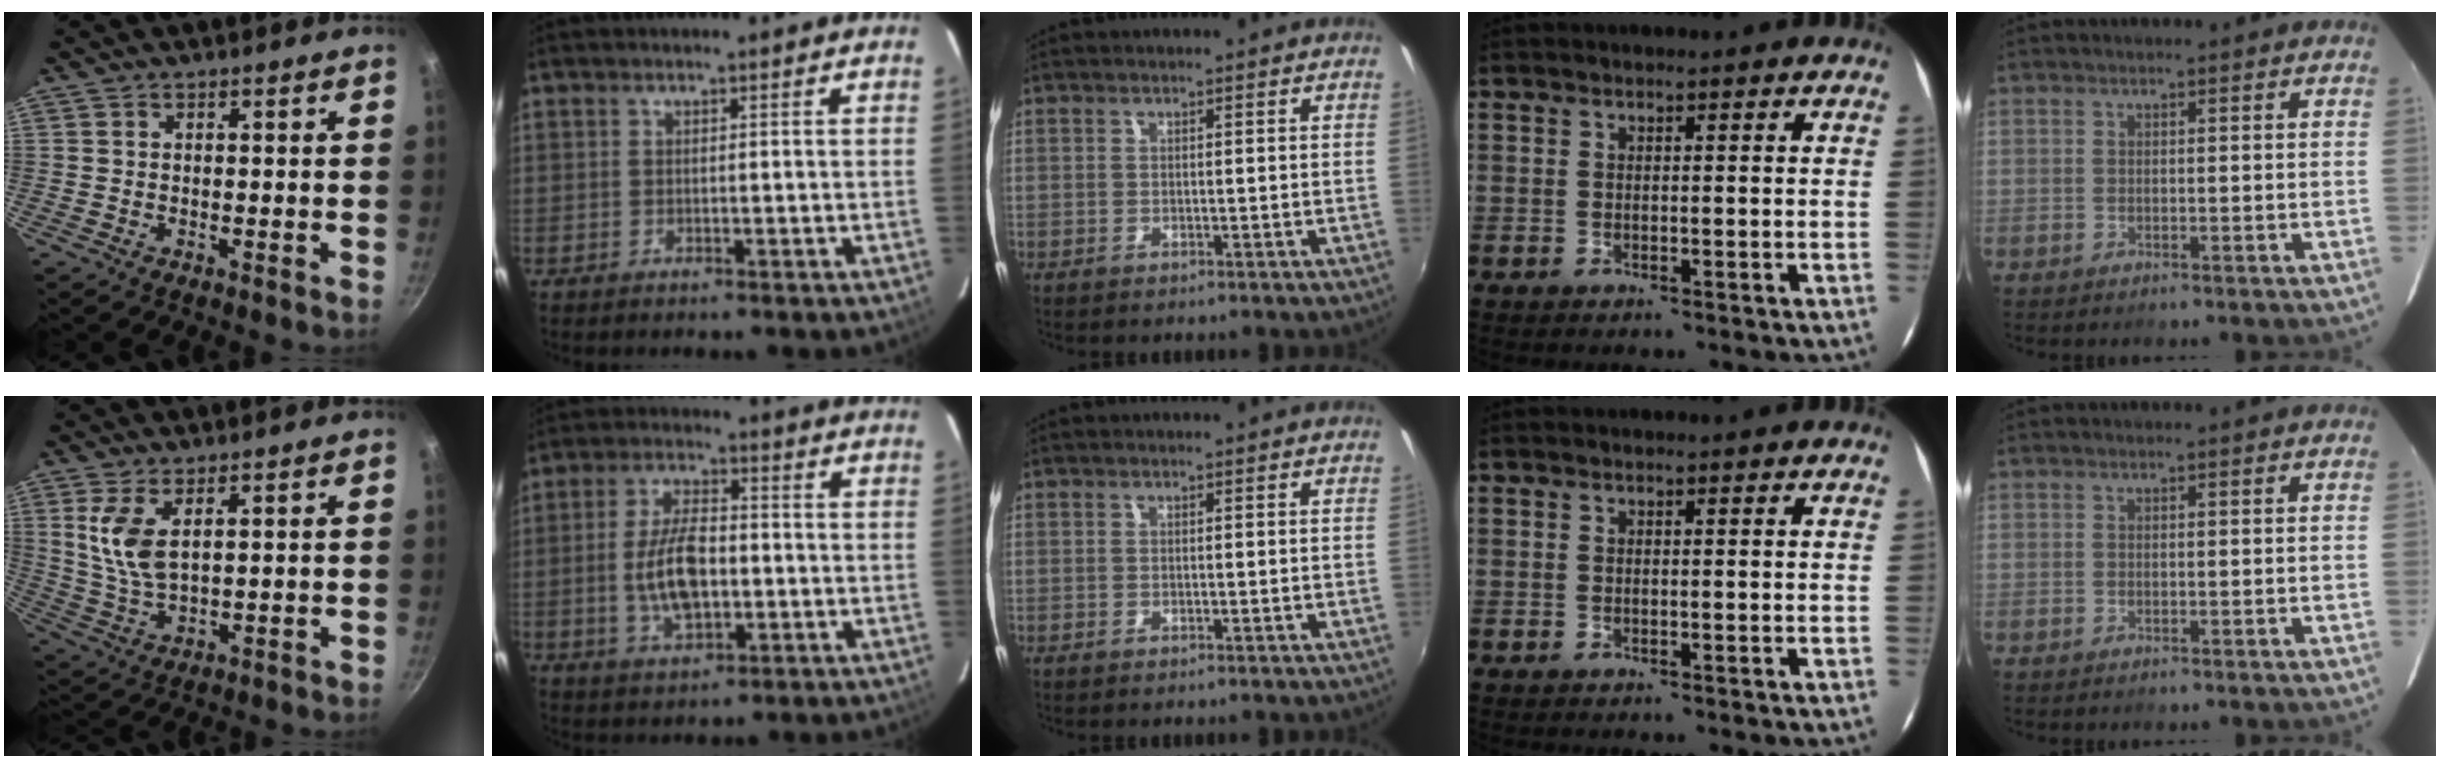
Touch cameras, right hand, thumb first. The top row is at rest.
{"thumb": {"total": 6.6, "force": [1.9, 3.4, 5.3], "torque": [-0.102, -0.012, 0.043]}, "index": {"total": 10.5, "force": [-1.5, 5.3, 9.0], "torque": [-0.175, 0.002, -0.022]}}